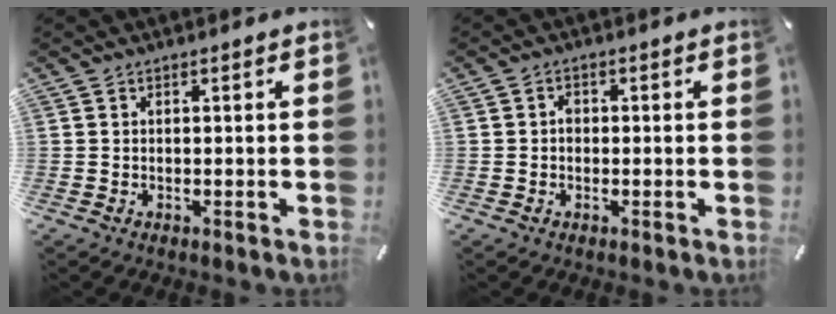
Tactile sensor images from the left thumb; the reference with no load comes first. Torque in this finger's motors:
{"motor_torque": [0.31, 0.84, 0.19, -0.29, 0.09]}